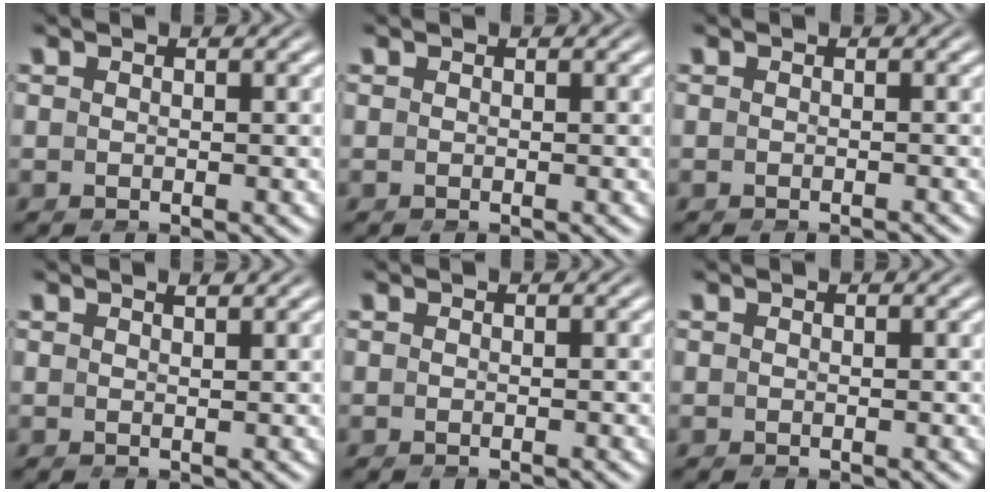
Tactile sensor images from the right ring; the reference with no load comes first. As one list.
[{"total": 0.0}, {"total": 1.4, "force": [-1.4, 0.2, 0.4], "torque": [-0.005, -0.004, -0.020]}, {"total": 1.0, "force": [0.7, -0.6, -0.2], "torque": [0.007, 0.001, 0.016]}, {"total": 0.5, "force": [-0.5, 0.1, 0.2], "torque": [-0.004, -0.002, -0.007]}, {"total": 0.0}]